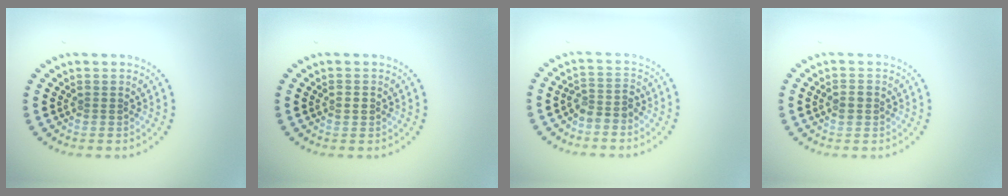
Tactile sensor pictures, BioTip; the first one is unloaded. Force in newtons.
{"total": 1.2, "press": 1.2, "slide": 0.1}
{"total": 2.1, "press": 1.7, "slide": 1.2}
{"total": 1.1, "press": 1.1, "slide": 0.1}